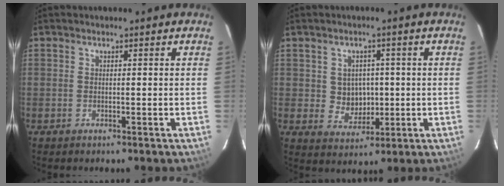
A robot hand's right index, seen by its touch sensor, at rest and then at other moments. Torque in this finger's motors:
{"motor_torque": [0.06, 0.06, 0.11, 0.01]}